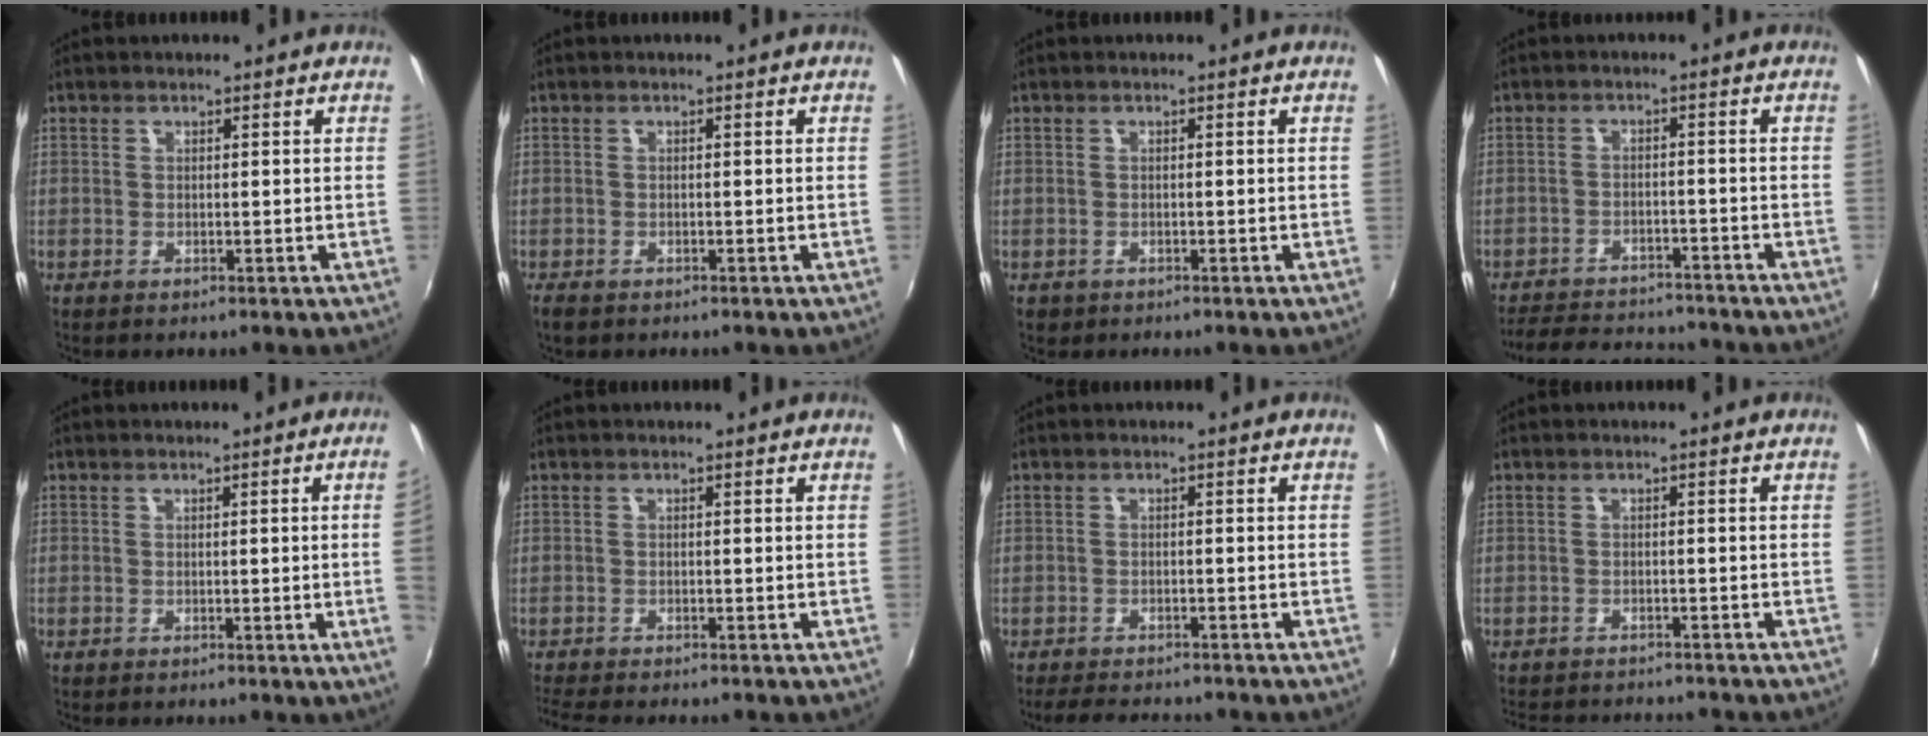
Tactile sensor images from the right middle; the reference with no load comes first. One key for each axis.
{"total": 2.1, "fx": -1.6, "fy": 1.1, "fz": 1.0, "tx": -0.022, "ty": -0.008, "tz": -0.028}
{"total": 1.3, "fx": -0.6, "fy": 1.1, "fz": 0.4, "tx": -0.011, "ty": -0.003, "tz": -0.008}
{"total": 14.0, "fx": -12.6, "fy": 4.0, "fz": 4.7, "tx": -0.112, "ty": 0.004, "tz": -0.179}
{"total": 3.7, "fx": 0.0, "fy": -2.0, "fz": 3.2, "tx": -0.051, "ty": -0.011, "tz": 0.006}
{"total": 4.9, "fx": -4.5, "fy": 0.4, "fz": 1.9, "tx": -0.052, "ty": -0.022, "tz": -0.081}
{"total": 7.2, "fx": -6.5, "fy": 2.0, "fz": 2.4, "tx": -0.067, "ty": -0.007, "tz": -0.097}
{"total": 9.6, "fx": -8.7, "fy": 2.2, "fz": 3.2, "tx": -0.078, "ty": -0.013, "tz": -0.126}